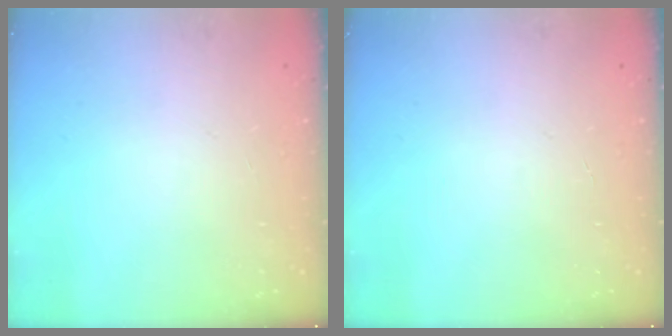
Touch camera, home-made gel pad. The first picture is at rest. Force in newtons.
{"total": 0.0}